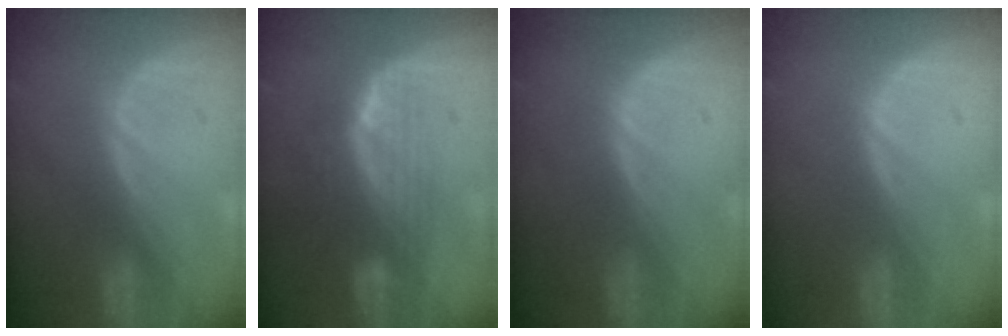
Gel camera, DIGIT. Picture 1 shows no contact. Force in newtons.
{"total": 7.4, "press": 6.6, "slide": 3.3}
{"total": 0.0}
{"total": 0.0}